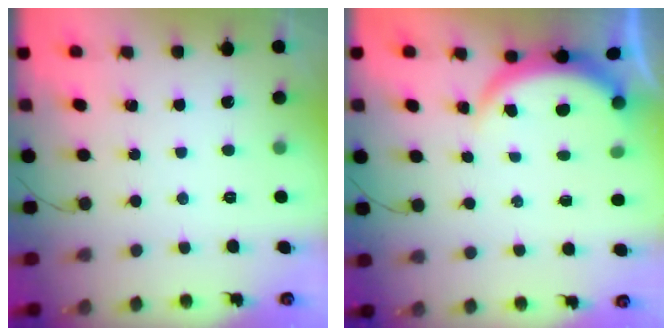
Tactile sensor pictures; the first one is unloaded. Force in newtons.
{"total": 3.8, "press": 3.8, "slide": 0.3}